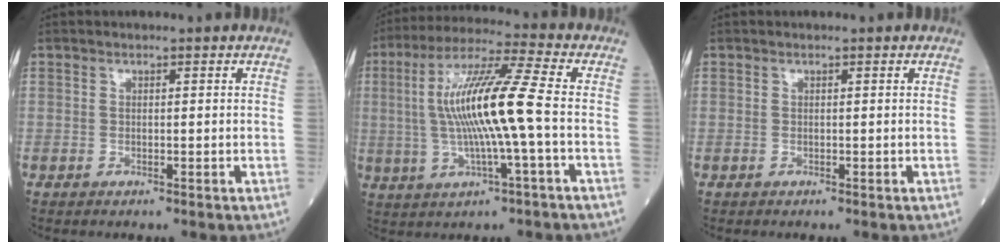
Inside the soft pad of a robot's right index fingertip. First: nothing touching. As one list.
[{"total": 13.6, "force": [-0.3, -0.1, 13.6], "torque": [-0.267, 0.012, -0.010]}, {"total": 0.0}]